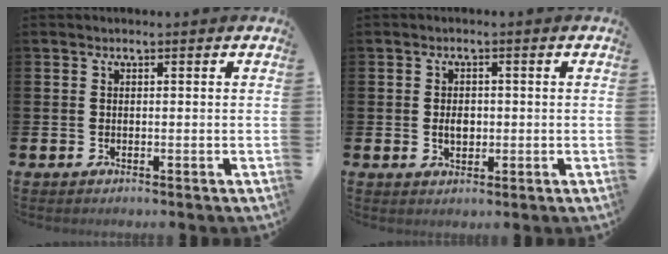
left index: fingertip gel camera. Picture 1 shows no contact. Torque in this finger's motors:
{"motor_torque": [0.05, 0.02, 0.03, 0.08]}